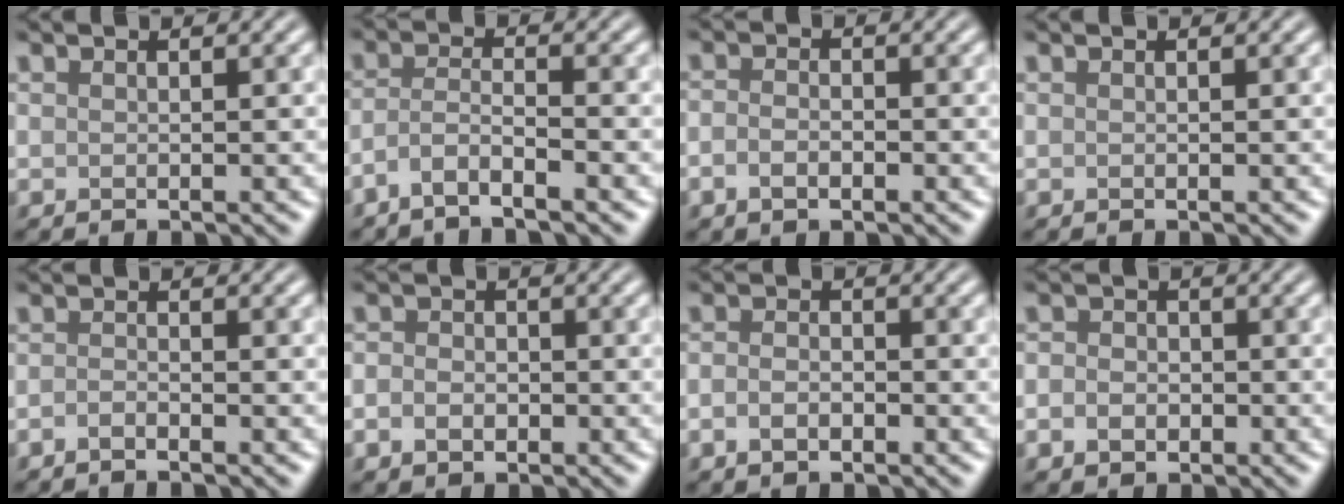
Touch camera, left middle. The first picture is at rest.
{"total": 2.6, "force": [-1.8, 0.4, 1.8], "torque": [-0.038, 0.002, -0.046]}
{"total": 1.8, "force": [-0.8, 1.1, 1.2], "torque": [-0.021, 0.000, -0.019]}
{"total": 0.0}
{"total": 0.9, "force": [-0.7, 0.2, 0.5], "torque": [-0.011, 0.001, -0.015]}
{"total": 2.2, "force": [-0.7, 1.8, 1.1], "torque": [-0.010, -0.004, -0.020]}
{"total": 2.0, "force": [-0.8, 1.2, 1.3], "torque": [-0.026, -0.001, -0.020]}
{"total": 2.5, "force": [-0.6, 2.2, 1.2], "torque": [-0.007, 0.000, -0.019]}